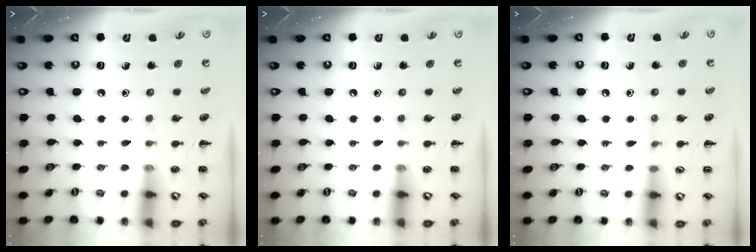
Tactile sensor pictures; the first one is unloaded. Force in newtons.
{"total": 0.0}
{"total": 3.9, "press": 3.6, "slide": 1.4}